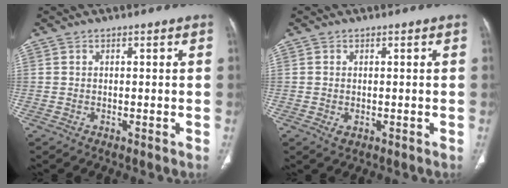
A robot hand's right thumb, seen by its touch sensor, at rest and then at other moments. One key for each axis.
{"total": 1.5, "fx": -0.3, "fy": 1.0, "fz": 1.0, "tx": -0.021, "ty": -0.004, "tz": -0.001}